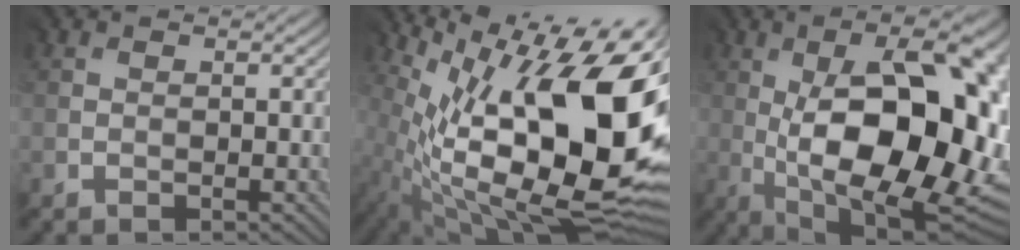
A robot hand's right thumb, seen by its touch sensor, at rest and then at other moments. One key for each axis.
{"total": 19.5, "fx": 1.9, "fy": 7.6, "fz": 17.9, "tx": -0.302, "ty": 0.002, "tz": 0.042}
{"total": 19.9, "fx": -0.5, "fy": 8.4, "fz": 18.0, "tx": -0.254, "ty": 0.013, "tz": -0.016}